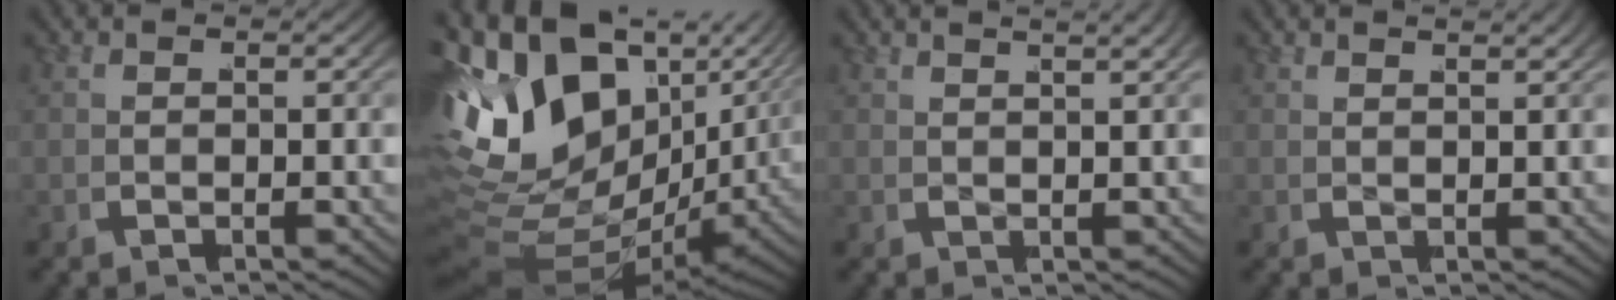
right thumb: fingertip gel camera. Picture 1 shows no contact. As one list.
[{"total": 18.4, "force": [-1.8, 12.9, 13.0], "torque": [-0.271, -0.063, -0.005]}, {"total": 2.5, "force": [2.1, 0.2, 1.3], "torque": [-0.005, 0.009, 0.031]}, {"total": 1.7, "force": [1.6, -0.1, 0.5], "torque": [0.004, 0.005, 0.027]}]